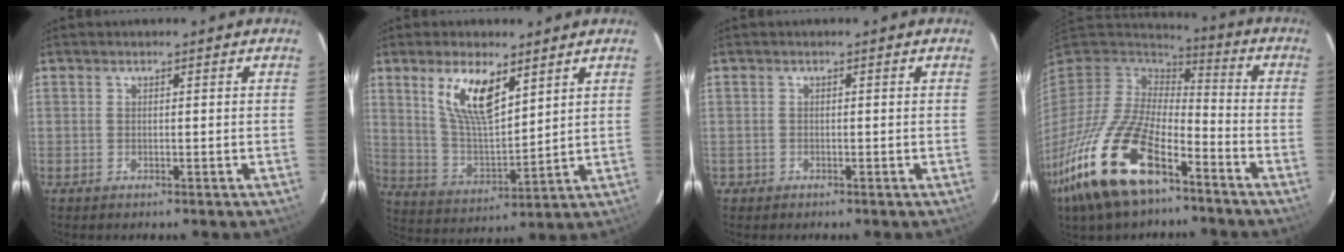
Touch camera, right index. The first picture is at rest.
{"total": 11.7, "force": [6.3, 4.3, 8.8], "torque": [-0.166, 0.003, 0.132]}
{"total": 1.2, "force": [-0.6, 1.0, -0.1], "torque": [-0.003, 0.004, -0.008]}
{"total": 22.5, "force": [-13.0, 9.6, 15.6], "torque": [-0.335, -0.043, -0.245]}